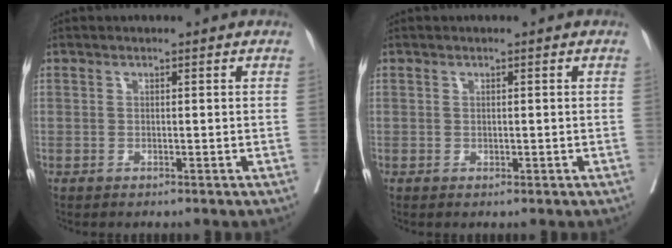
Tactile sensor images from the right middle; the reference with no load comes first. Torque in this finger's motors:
{"motor_torque": [0.18, 0.10, -0.06, 0.01]}